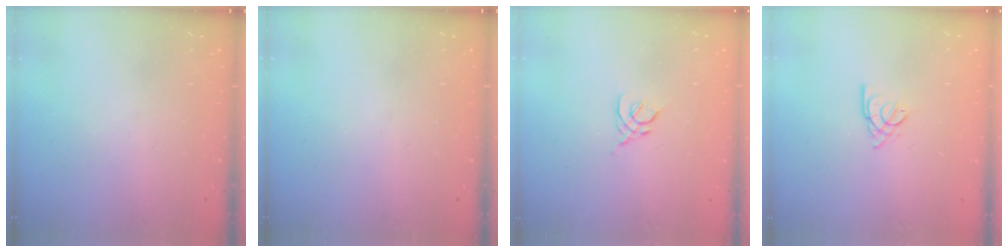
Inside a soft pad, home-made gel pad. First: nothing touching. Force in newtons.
{"total": 0.0}
{"total": 2.8, "press": 2.8, "slide": 0.7}
{"total": 2.3, "press": 2.3, "slide": 0.5}